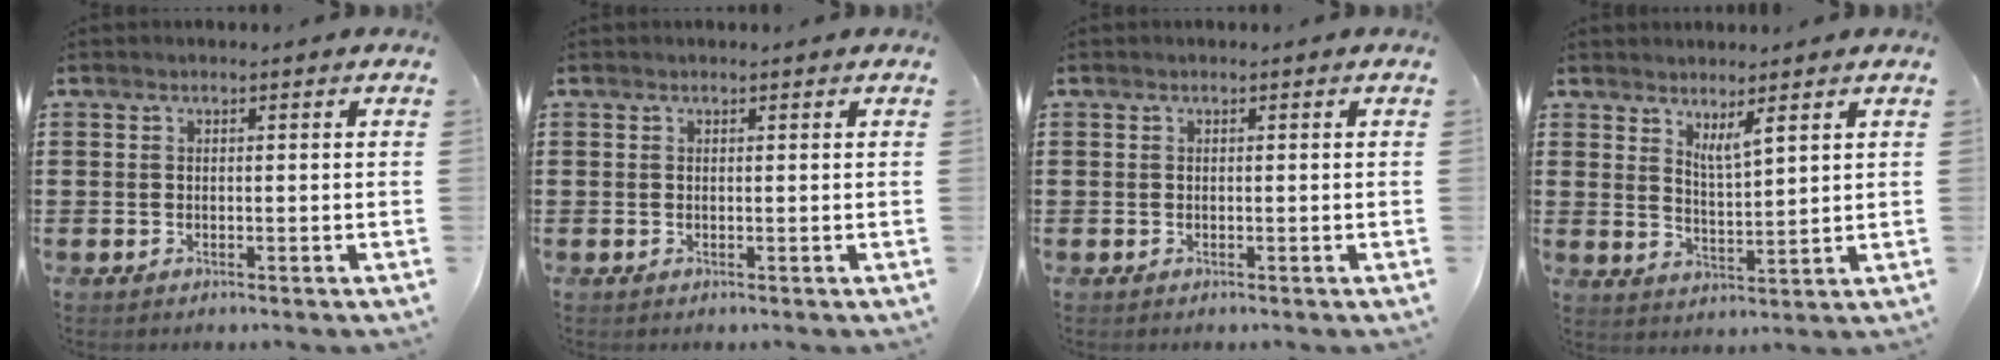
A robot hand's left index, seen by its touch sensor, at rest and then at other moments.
{"total": 0.0}
{"total": 0.0}
{"total": 3.6, "force": [3.0, 0.2, 1.9], "torque": [-0.035, -0.009, 0.051]}